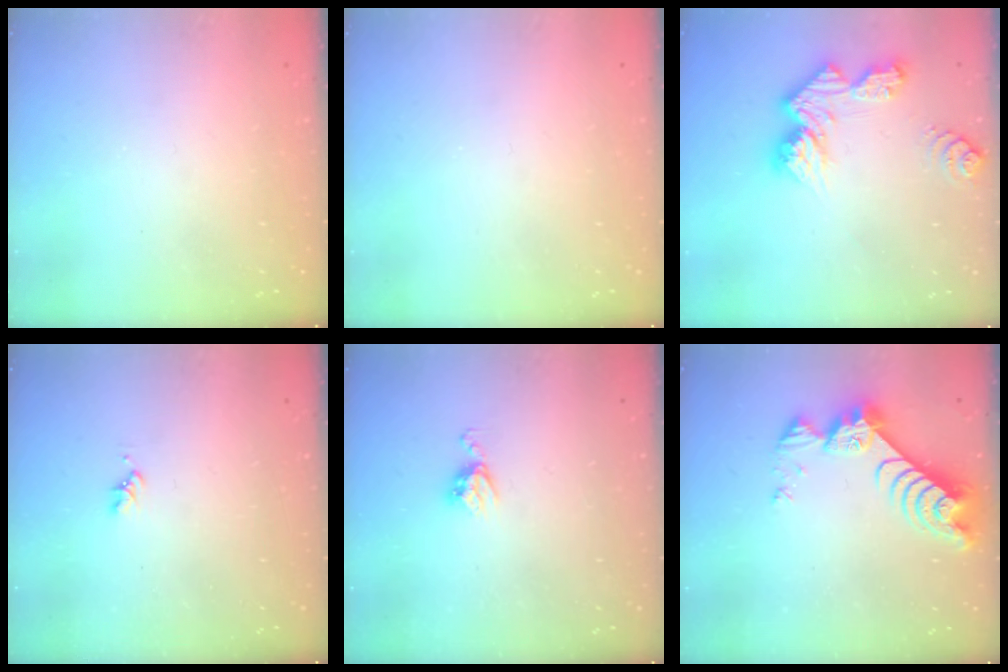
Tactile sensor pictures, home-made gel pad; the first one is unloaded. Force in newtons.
{"total": 0.0}
{"total": 12.0, "press": 12.0, "slide": 1.0}
{"total": 1.6, "press": 1.6, "slide": 0.3}
{"total": 5.6, "press": 5.6, "slide": 0.5}
{"total": 9.4, "press": 9.4, "slide": 0.9}